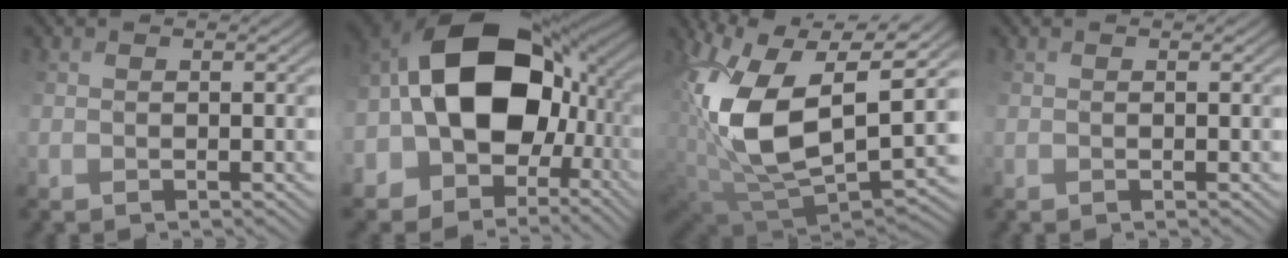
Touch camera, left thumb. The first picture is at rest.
{"total": 18.8, "force": [1.8, 13.3, 13.1], "torque": [-0.273, 0.006, 0.040]}
{"total": 15.0, "force": [5.0, 8.9, 10.9], "torque": [-0.234, -0.003, 0.095]}
{"total": 0.0}